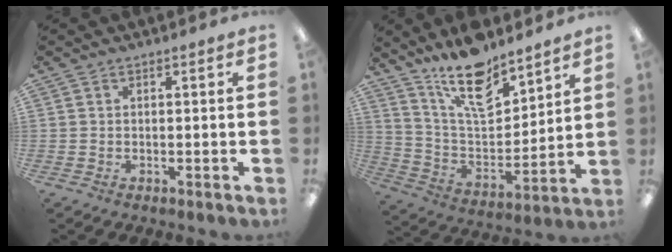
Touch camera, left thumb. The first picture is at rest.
{"total": 15.7, "force": [12.2, 5.5, 8.2], "torque": [-0.150, -0.073, 0.214]}